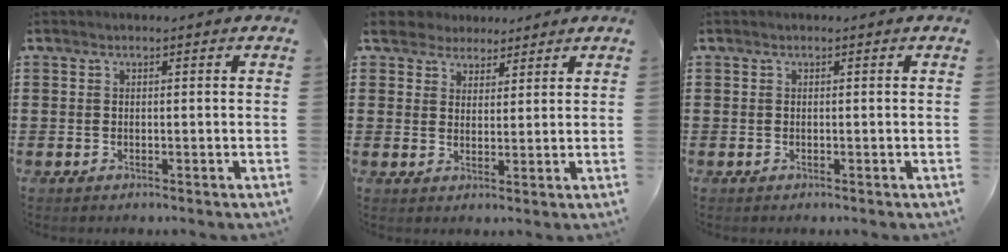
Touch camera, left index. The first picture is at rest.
{"total": 4.1, "force": [3.5, 2.2, 0.1], "torque": [-0.023, 0.006, 0.066]}
{"total": 0.0}